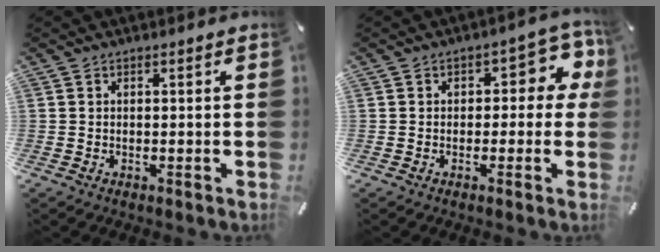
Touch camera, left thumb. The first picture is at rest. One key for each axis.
{"total": 7.5, "fx": 1.4, "fy": 4.8, "fz": 5.6, "tx": -0.069, "ty": 0.000, "tz": 0.019}